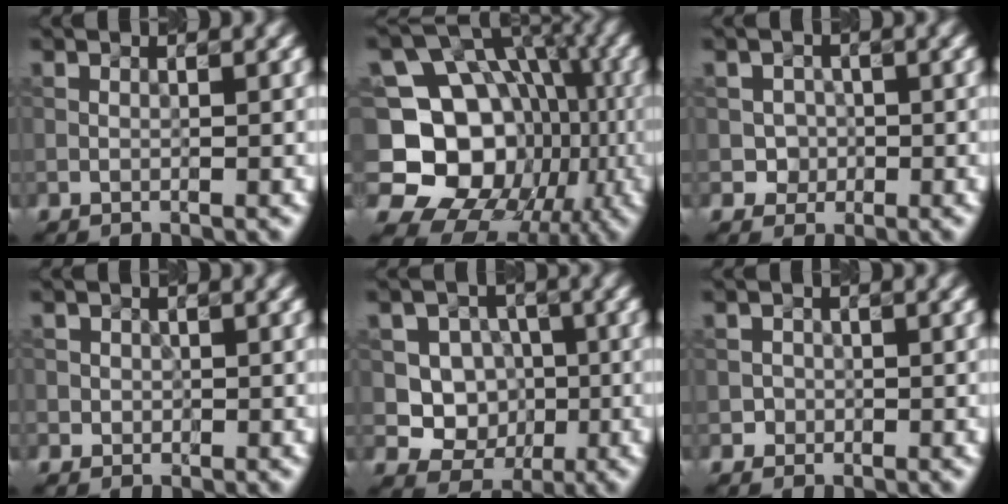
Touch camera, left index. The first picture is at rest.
{"total": 15.7, "force": [-2.6, 13.7, 7.1], "torque": [-0.116, -0.001, -0.072]}
{"total": 1.6, "force": [-0.3, 1.6, 0.2], "torque": [0.013, -0.001, -0.006]}
{"total": 0.9, "force": [0.0, 0.9, 0.1], "torque": [0.007, -0.002, -0.001]}
{"total": 6.4, "force": [-0.3, 5.9, 2.3], "torque": [-0.028, 0.019, -0.024]}
{"total": 0.9, "force": [-0.3, 0.9, -0.1], "torque": [0.014, 0.001, -0.006]}